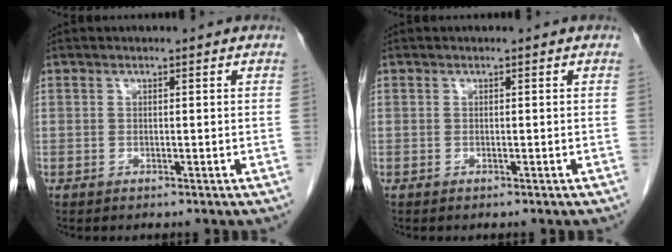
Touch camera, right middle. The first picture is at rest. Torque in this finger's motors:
{"motor_torque": [0.24, -0.42, -0.02, -0.04]}